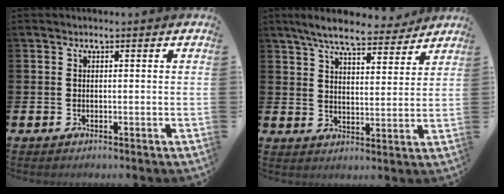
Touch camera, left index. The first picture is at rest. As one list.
[{"total": 7.7, "force": [6.9, 1.5, 2.9], "torque": [-0.065, -0.035, 0.119]}]